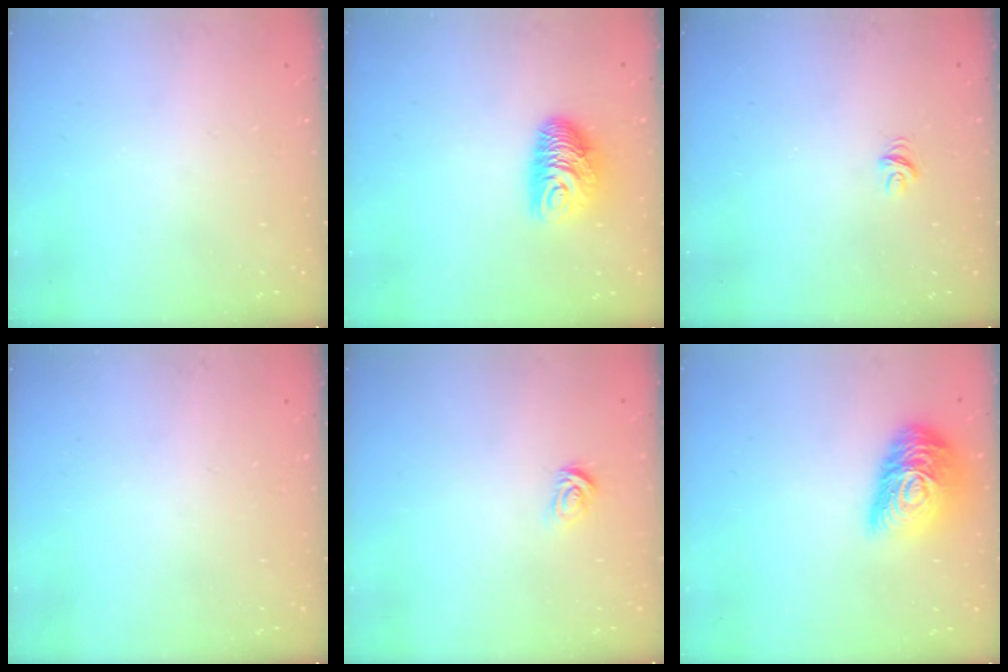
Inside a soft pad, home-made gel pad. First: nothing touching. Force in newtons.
{"total": 10.0, "press": 10.0, "slide": 0.5}
{"total": 4.5, "press": 4.4, "slide": 0.5}
{"total": 0.0}
{"total": 2.8, "press": 2.8, "slide": 0.4}
{"total": 16.3, "press": 16.3, "slide": 0.9}